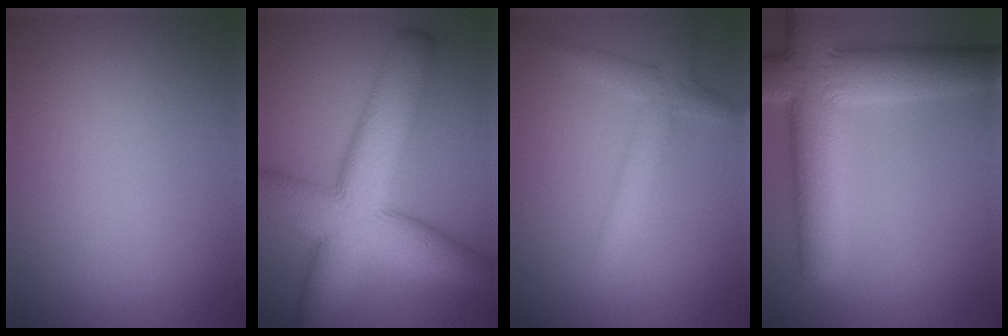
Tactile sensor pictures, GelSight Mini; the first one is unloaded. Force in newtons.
{"total": 11.1, "press": 11.1, "slide": 0.3}
{"total": 2.7, "press": 2.7, "slide": 0.1}
{"total": 10.1, "press": 10.1, "slide": 1.0}